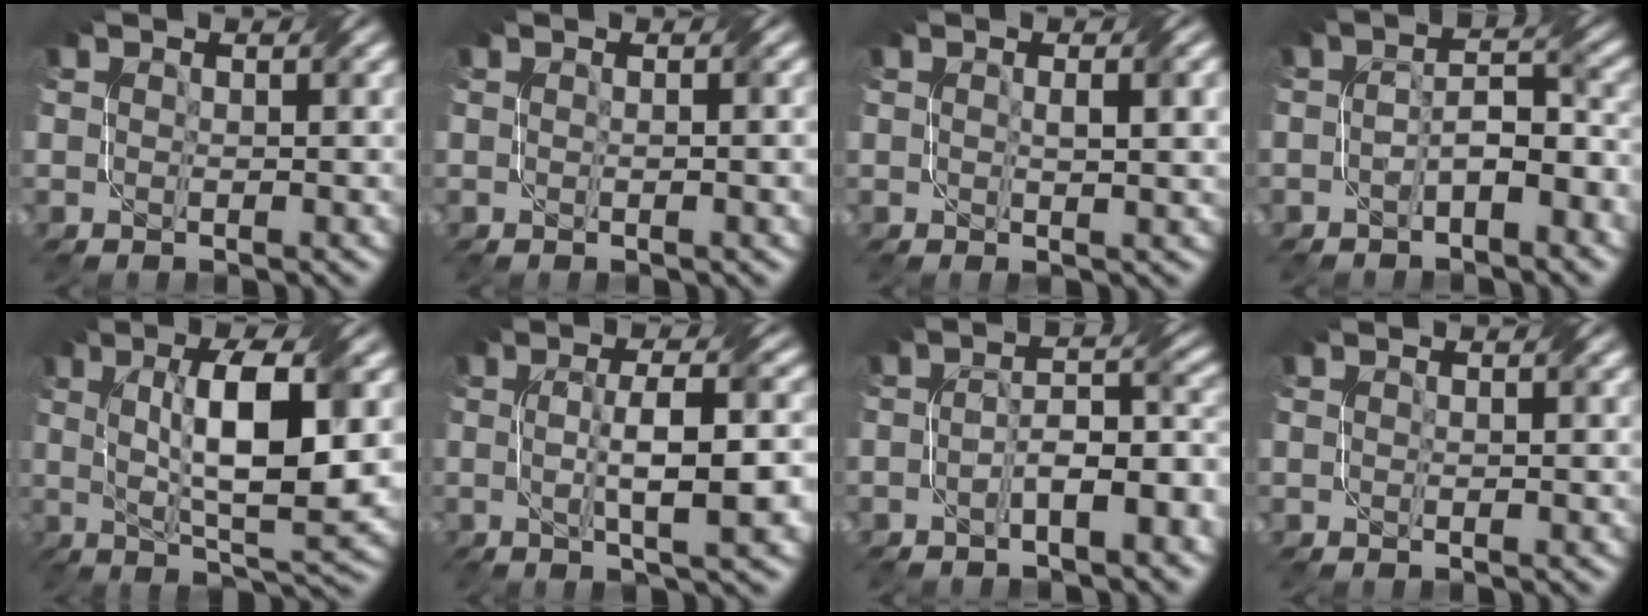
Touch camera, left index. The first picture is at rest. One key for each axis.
{"total": 1.4, "fx": 0.0, "fy": 0.1, "fz": 1.4, "tx": -0.021, "ty": 0.002, "tz": 0.000}
{"total": 2.5, "fx": 0.5, "fy": 0.6, "fz": 2.4, "tx": -0.039, "ty": 0.000, "tz": 0.009}
{"total": 3.8, "fx": -1.7, "fy": 1.4, "fz": 3.2, "tx": -0.059, "ty": 0.010, "tz": -0.032}
{"total": 10.3, "fx": 1.7, "fy": 2.8, "fz": 9.7, "tx": -0.155, "ty": 0.002, "tz": 0.033}
{"total": 7.1, "fx": -0.2, "fy": 1.5, "fz": 7.0, "tx": -0.103, "ty": 0.007, "tz": -0.001}
{"total": 4.7, "fx": -2.1, "fy": 1.3, "fz": 3.9, "tx": -0.067, "ty": 0.013, "tz": -0.040}
{"total": 0.0}